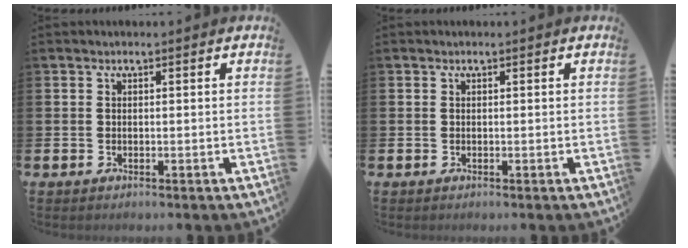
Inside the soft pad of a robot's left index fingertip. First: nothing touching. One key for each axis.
{"total": 0.0}